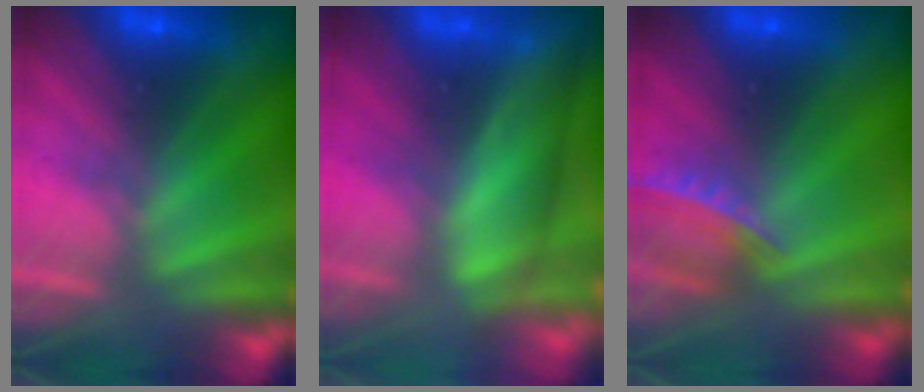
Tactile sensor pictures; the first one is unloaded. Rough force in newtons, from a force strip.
{"total": 4.0}
{"total": 5.8}